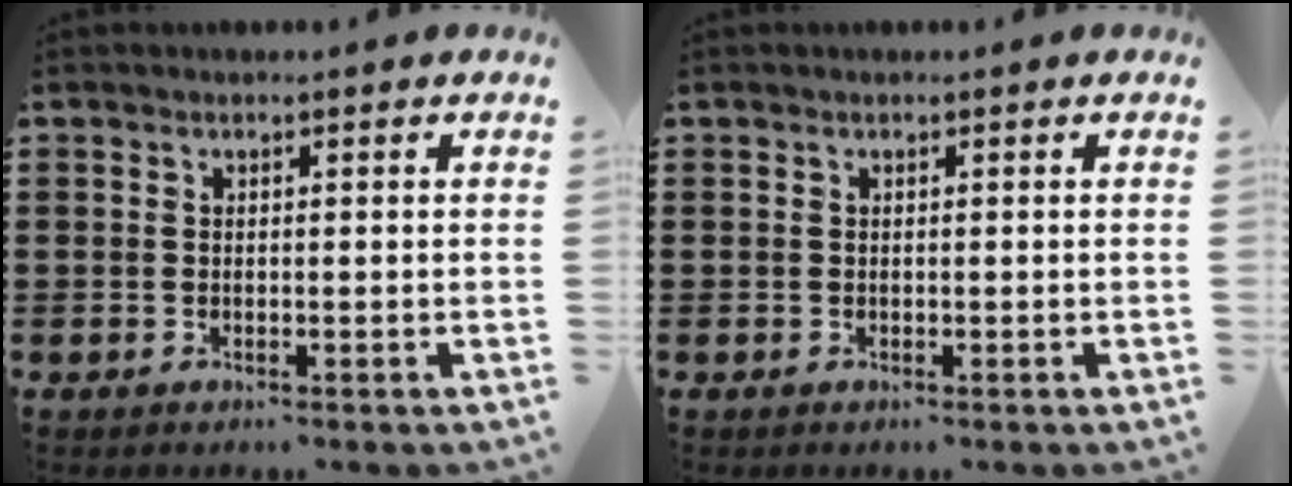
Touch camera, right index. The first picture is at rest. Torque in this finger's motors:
{"motor_torque": [0.00, 0.46, 0.00, 0.00]}